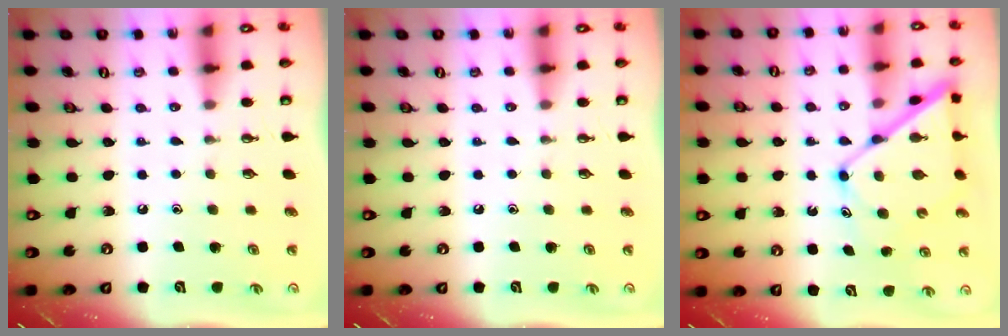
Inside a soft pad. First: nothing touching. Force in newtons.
{"total": 0.0}
{"total": 12.8, "press": 12.8, "slide": 1.1}